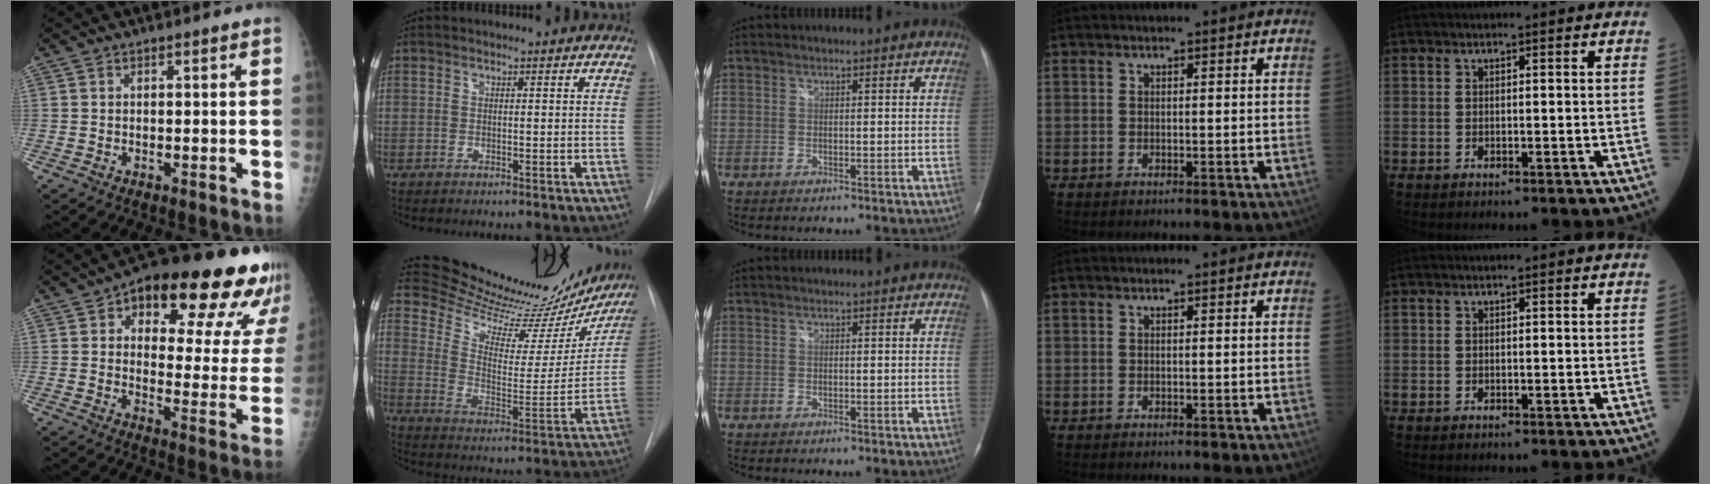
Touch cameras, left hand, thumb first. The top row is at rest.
{"thumb": {"total": 24.9, "force": [15.0, 9.5, 17.5], "torque": [-0.188, -0.041, 0.196]}, "index": {"total": 23.0, "force": [21.6, 5.1, 5.9], "torque": [-0.087, -0.077, 0.289]}}